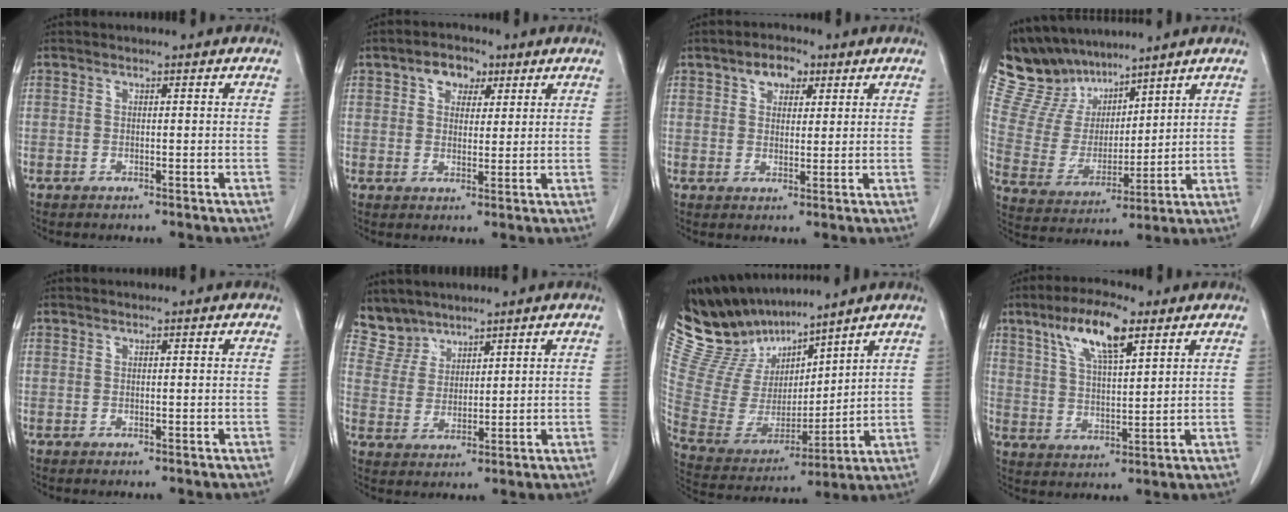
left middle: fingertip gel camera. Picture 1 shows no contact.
{"total": 4.6, "force": [2.3, 3.2, 2.5], "torque": [-0.037, 0.017, 0.038]}
{"total": 4.3, "force": [2.2, 2.6, 2.6], "torque": [-0.041, 0.015, 0.037]}
{"total": 11.8, "force": [10.6, 4.6, 2.6], "torque": [-0.073, 0.020, 0.217]}
{"total": 0.0}
{"total": 4.8, "force": [4.5, 1.8, -0.5], "torque": [0.006, 0.007, 0.102]}
{"total": 15.0, "force": [13.9, 3.7, 4.5], "torque": [-0.107, 0.005, 0.282]}
{"total": 10.3, "force": [5.8, 2.5, 8.1], "torque": [-0.154, 0.012, 0.107]}